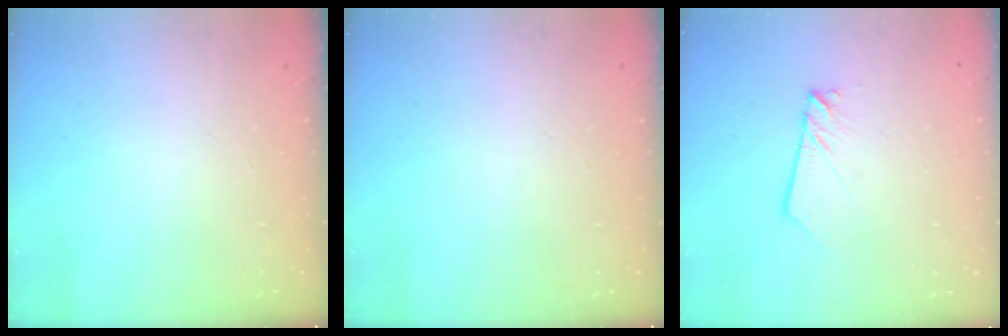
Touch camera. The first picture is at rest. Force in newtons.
{"total": 0.0}
{"total": 2.2, "press": 2.2, "slide": 0.1}